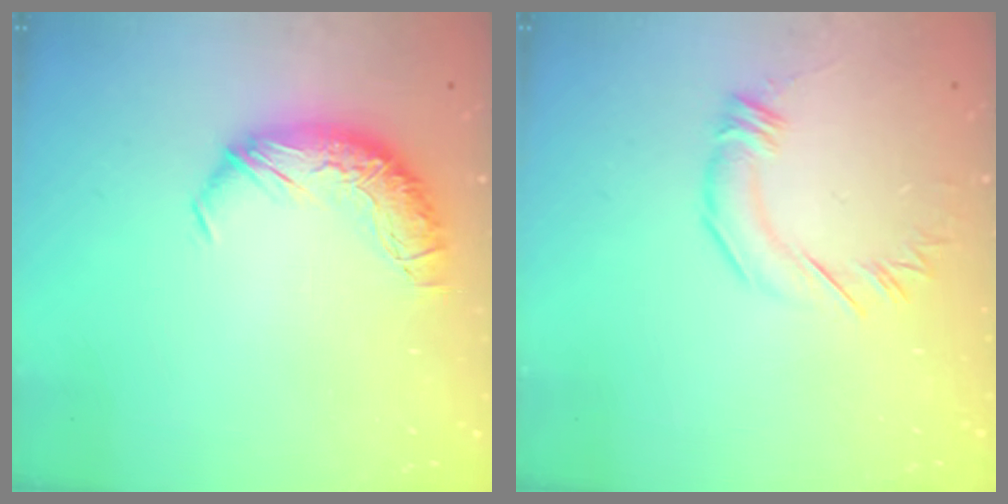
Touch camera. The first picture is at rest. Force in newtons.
{"total": 2.5, "press": 2.4, "slide": 0.3}